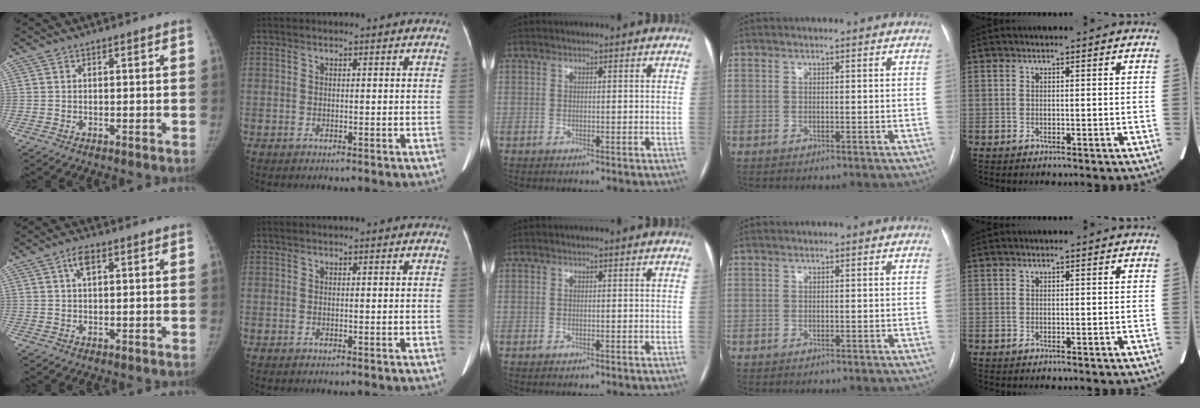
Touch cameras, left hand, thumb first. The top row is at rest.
{"thumb": {"total": 3.0, "force": [1.2, 1.4, 2.4], "torque": [-0.043, 0.006, 0.021]}, "index": {"total": 0.5, "force": [0.5, 0.1, 0.1], "torque": [-0.004, 0.001, 0.001]}}